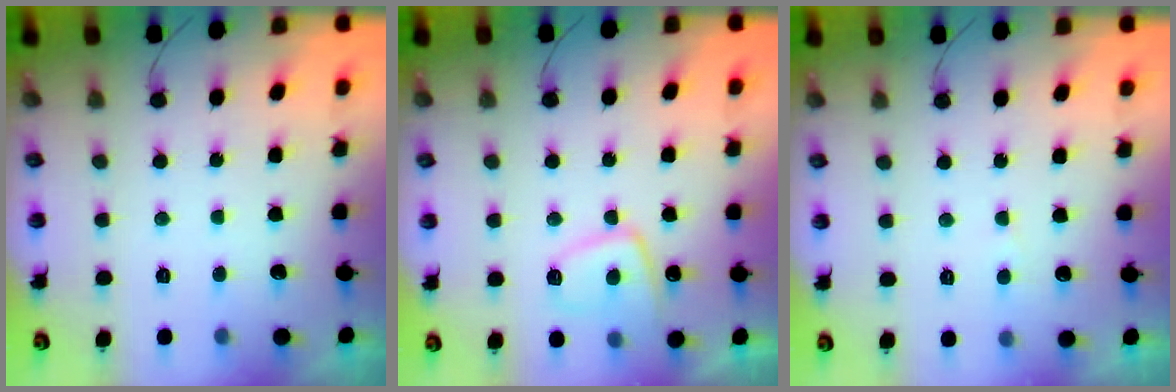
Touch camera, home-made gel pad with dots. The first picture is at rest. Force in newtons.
{"total": 8.8, "press": 8.7, "slide": 1.1}
{"total": 2.4, "press": 2.4, "slide": 0.2}